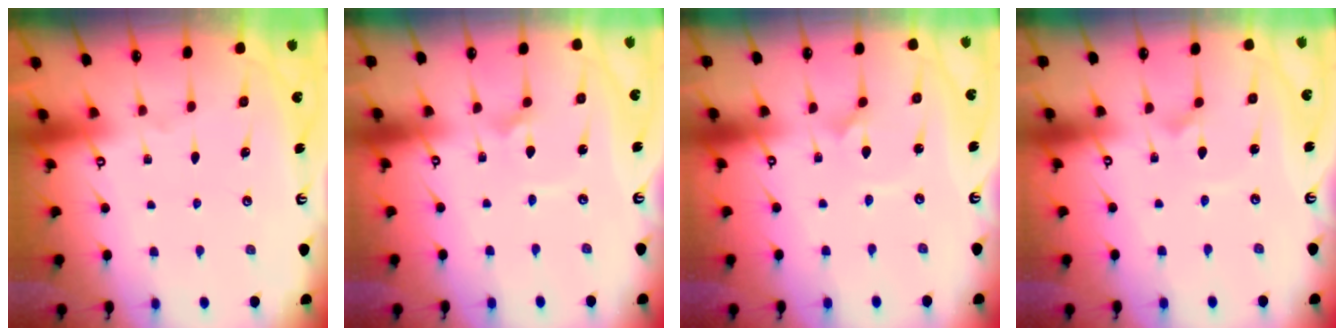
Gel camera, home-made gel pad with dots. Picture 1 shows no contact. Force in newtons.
{"total": 1.7, "press": 1.7, "slide": 0.3}
{"total": 0.7, "press": 0.7, "slide": 0.0}
{"total": 1.6, "press": 1.6, "slide": 0.2}